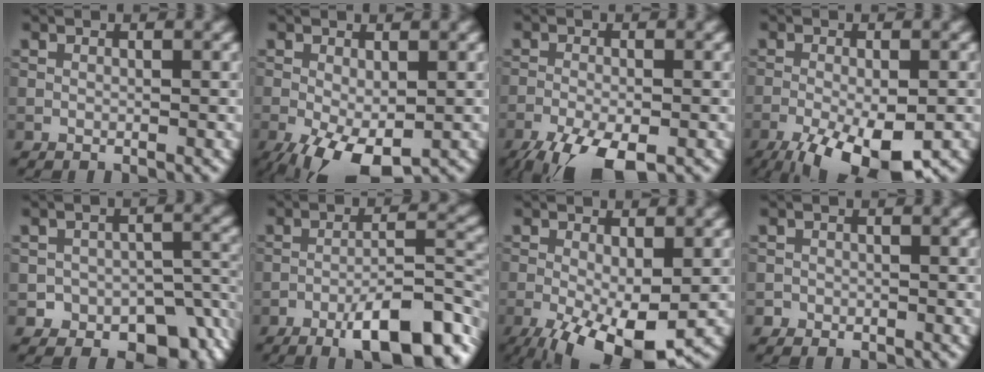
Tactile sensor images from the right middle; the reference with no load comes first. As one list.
[{"total": 6.3, "force": [-2.5, 2.9, 5.0], "torque": [-0.110, -0.019, -0.035]}, {"total": 8.1, "force": [-5.4, 2.6, 5.4], "torque": [-0.103, -0.037, -0.092]}, {"total": 9.0, "force": [-5.1, 2.8, 6.9], "torque": [-0.127, -0.021, -0.083]}, {"total": 7.5, "force": [-4.2, 4.7, 4.1], "torque": [-0.034, -0.010, -0.062]}, {"total": 10.8, "force": [-6.7, 3.0, 7.9], "torque": [-0.118, 0.006, -0.107]}, {"total": 8.5, "force": [-3.5, 3.0, 7.2], "torque": [-0.138, -0.019, -0.052]}, {"total": 0.9, "force": [-0.4, 0.7, 0.0], "torque": [0.006, -0.002, -0.006]}]